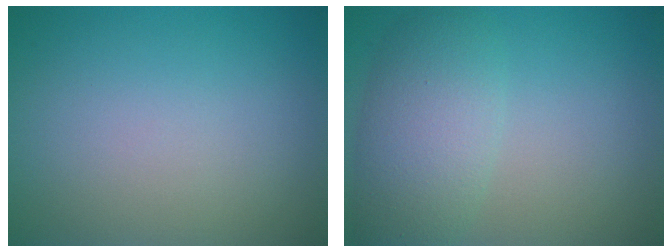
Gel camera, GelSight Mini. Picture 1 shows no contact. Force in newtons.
{"total": 5.0, "press": 5.0, "slide": 0.4}